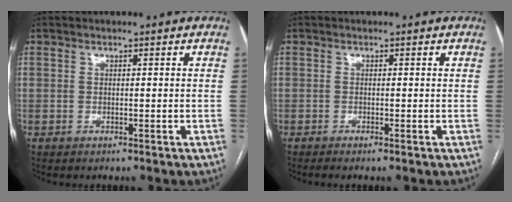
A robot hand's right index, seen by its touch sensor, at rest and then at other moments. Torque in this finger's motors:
{"motor_torque": [0.02, -0.02, -0.08, 0.01]}